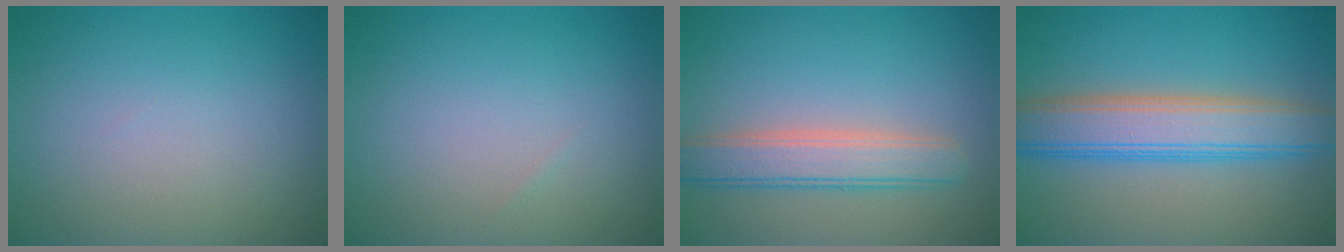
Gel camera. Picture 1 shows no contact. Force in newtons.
{"total": 0.0}
{"total": 4.2, "press": 4.2, "slide": 0.4}
{"total": 6.1, "press": 6.1, "slide": 0.4}